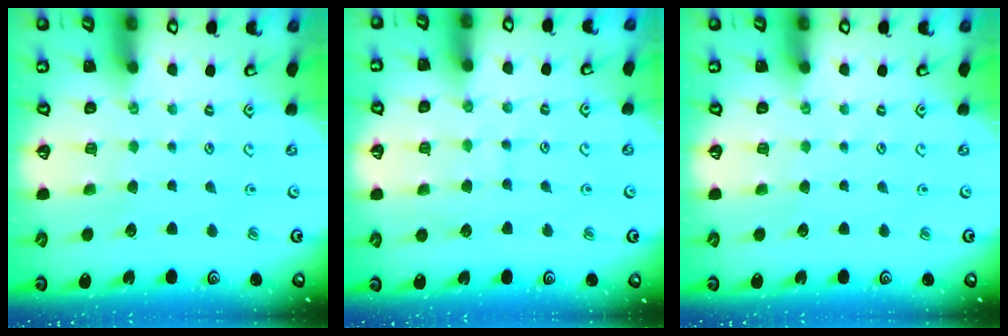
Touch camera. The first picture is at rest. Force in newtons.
{"total": 6.8, "press": 6.8, "slide": 0.5}
{"total": 0.0}